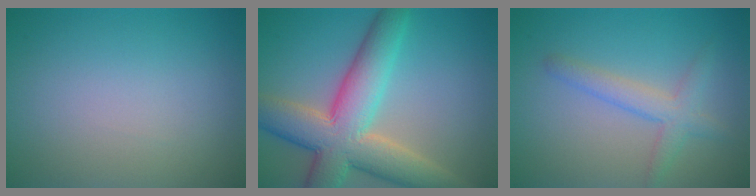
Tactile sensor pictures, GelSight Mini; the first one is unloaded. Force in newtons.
{"total": 9.7, "press": 9.7, "slide": 0.7}
{"total": 2.8, "press": 2.8, "slide": 0.1}